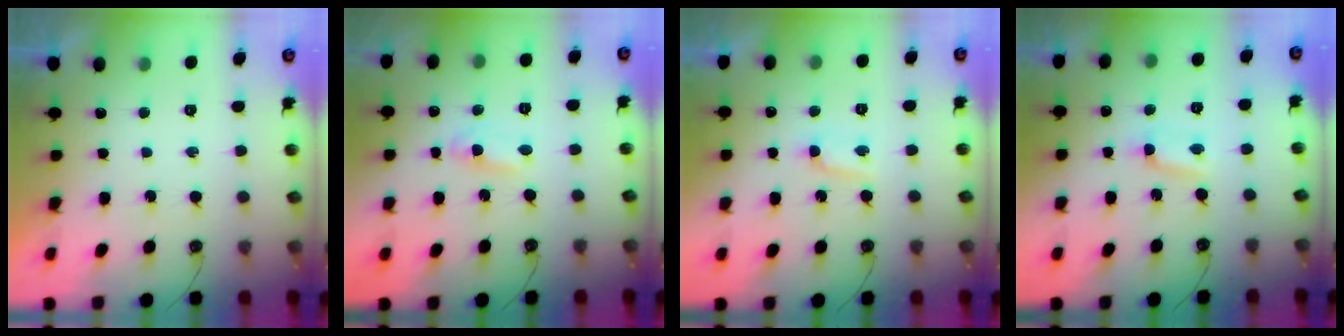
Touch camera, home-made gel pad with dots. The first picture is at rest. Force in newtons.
{"total": 1.7, "press": 1.7, "slide": 0.3}
{"total": 2.5, "press": 2.3, "slide": 0.8}
{"total": 2.5, "press": 2.5, "slide": 0.3}